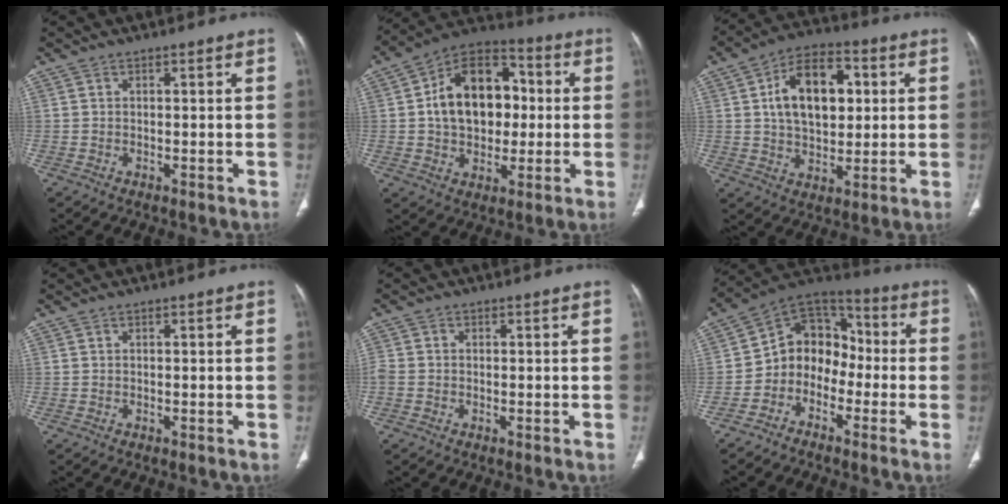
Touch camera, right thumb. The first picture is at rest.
{"total": 18.0, "force": [1.4, 12.6, 12.7], "torque": [-0.161, 0.027, 0.019]}
{"total": 15.4, "force": [3.1, 9.5, 11.6], "torque": [-0.162, 0.008, 0.049]}
{"total": 0.0}
{"total": 2.1, "force": [-0.5, 1.7, 1.1], "torque": [-0.026, 0.006, -0.011]}
{"total": 11.1, "force": [-3.1, 9.0, 5.7], "torque": [-0.058, 0.067, -0.075]}